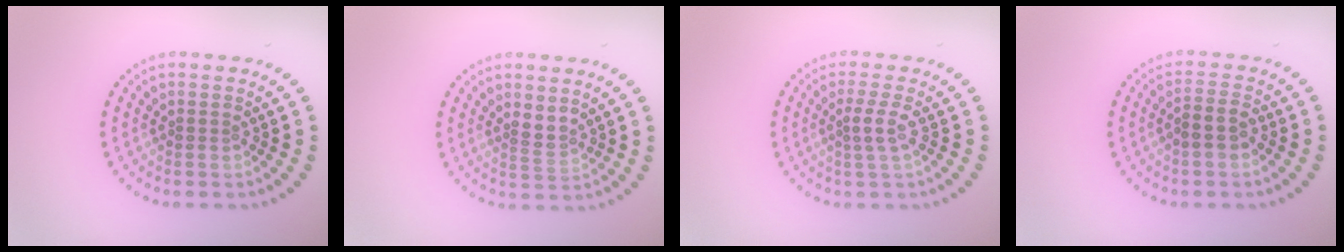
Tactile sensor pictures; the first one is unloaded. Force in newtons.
{"total": 1.7, "press": 1.2, "slide": 1.1}
{"total": 1.7, "press": 1.2, "slide": 1.2}
{"total": 2.2, "press": 2.0, "slide": 1.0}